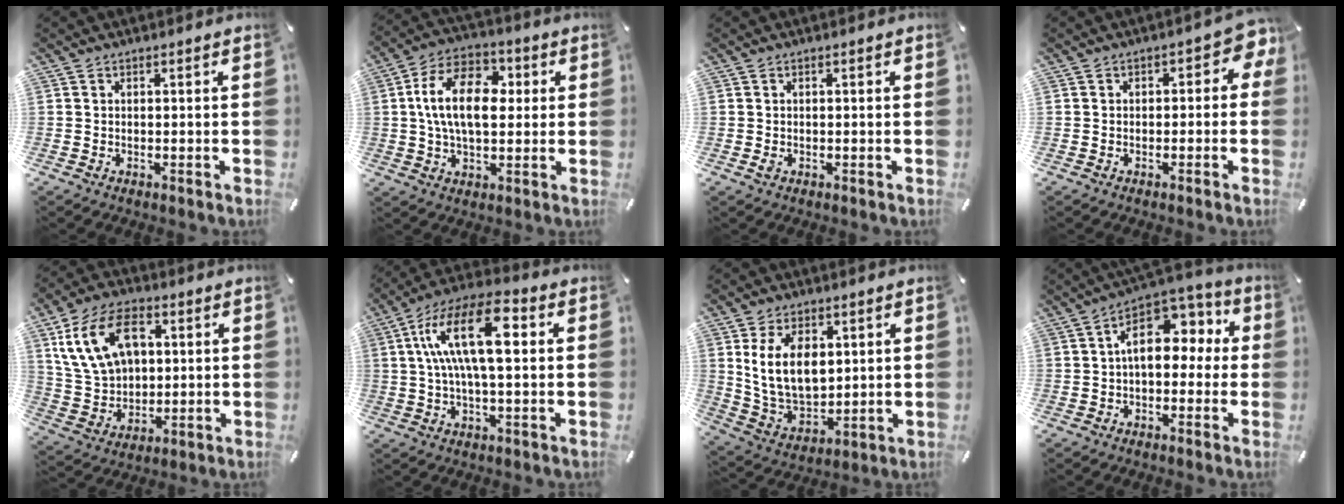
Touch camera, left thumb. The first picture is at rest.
{"total": 14.8, "force": [1.8, 9.2, 11.4], "torque": [-0.224, 0.013, 0.030]}
{"total": 0.7, "force": [-0.1, 0.5, 0.5], "torque": [-0.009, 0.001, -0.003]}
{"total": 3.7, "force": [-0.3, 2.4, 2.8], "torque": [-0.039, 0.009, -0.011]}
{"total": 15.7, "force": [5.0, 11.2, 9.9], "torque": [-0.213, 0.008, 0.094]}
{"total": 16.5, "force": [3.3, 6.2, 14.9], "torque": [-0.304, 0.002, 0.053]}
{"total": 12.9, "force": [3.8, 8.7, 8.7], "torque": [-0.188, -0.008, 0.067]}
{"total": 11.9, "force": [3.1, 7.2, 8.9], "torque": [-0.128, -0.018, 0.053]}